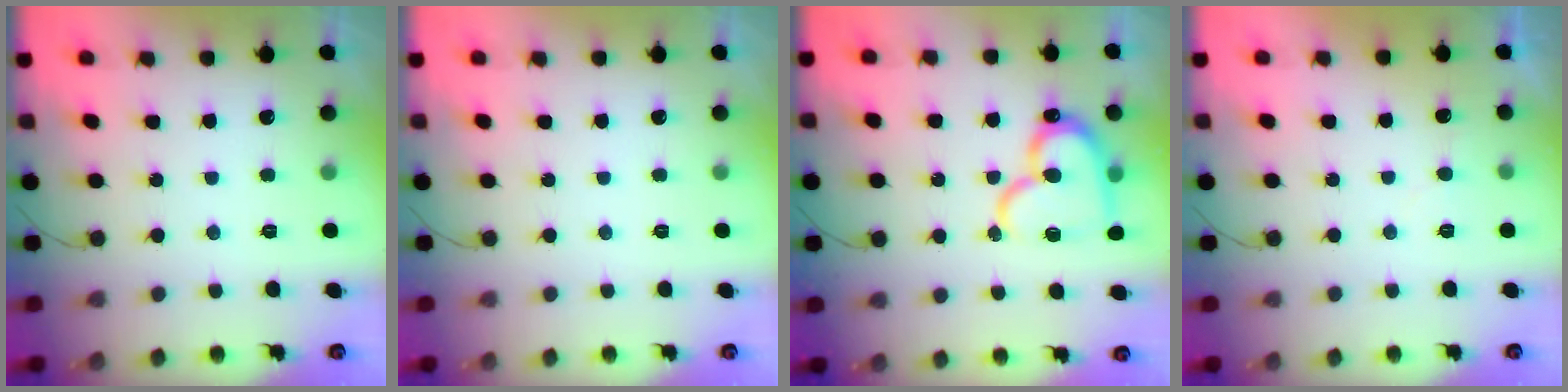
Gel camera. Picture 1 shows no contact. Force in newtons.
{"total": 0.0}
{"total": 17.1, "press": 17.0, "slide": 1.8}
{"total": 3.1, "press": 3.1, "slide": 0.2}